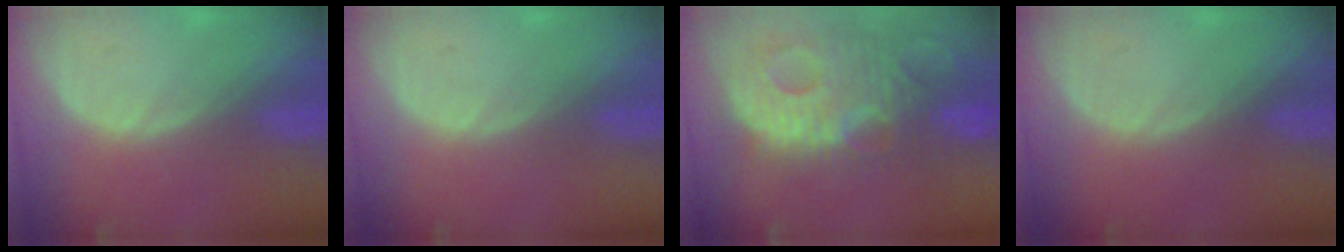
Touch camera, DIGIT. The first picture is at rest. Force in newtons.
{"total": 0.0}
{"total": 14.0, "press": 12.1, "slide": 7.2}
{"total": 0.0}